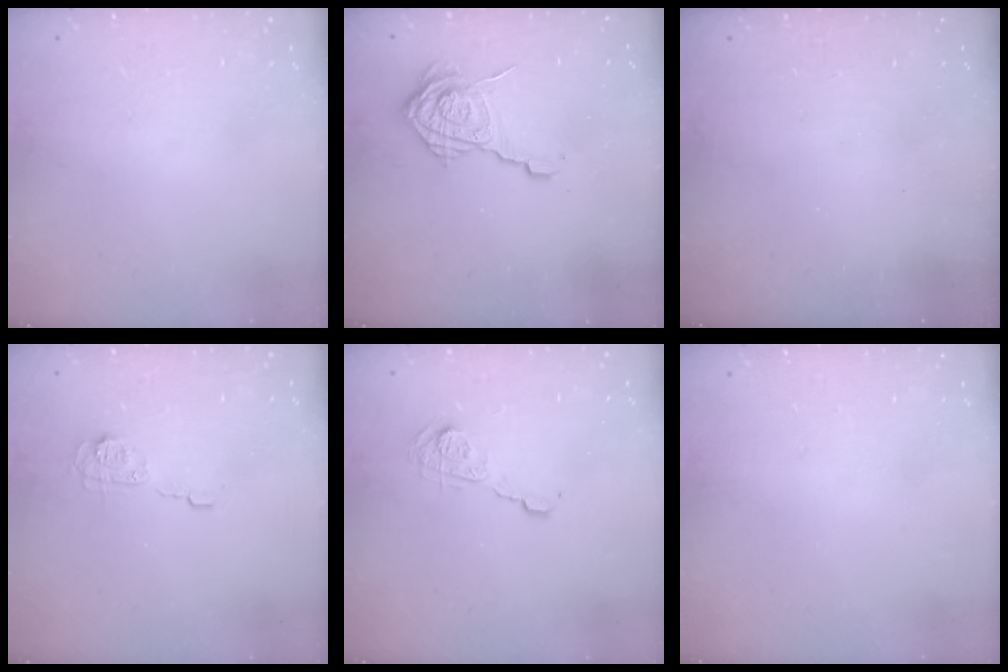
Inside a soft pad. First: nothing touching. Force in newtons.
{"total": 13.9, "press": 13.8, "slide": 0.7}
{"total": 1.9, "press": 1.9, "slide": 0.6}
{"total": 6.6, "press": 6.6, "slide": 0.4}
{"total": 8.3, "press": 8.3, "slide": 0.0}
{"total": 0.0}